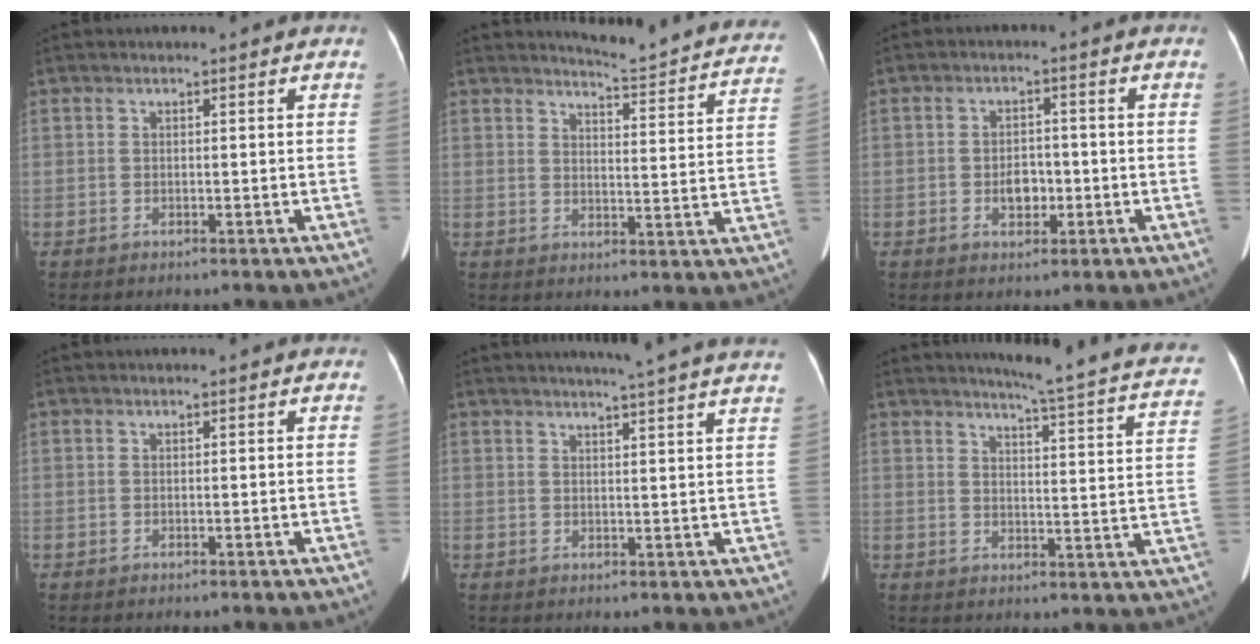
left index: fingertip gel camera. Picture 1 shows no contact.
{"total": 15.8, "force": [15.2, 0.9, 4.3], "torque": [-0.048, -0.075, 0.160]}
{"total": 3.5, "force": [-1.0, 2.3, 2.4], "torque": [-0.038, 0.007, -0.013]}
{"total": 0.0}
{"total": 12.1, "force": [10.6, -0.9, 5.7], "torque": [-0.081, -0.009, 0.113]}
{"total": 19.8, "force": [17.7, 0.5, 9.0], "torque": [-0.115, -0.064, 0.192]}